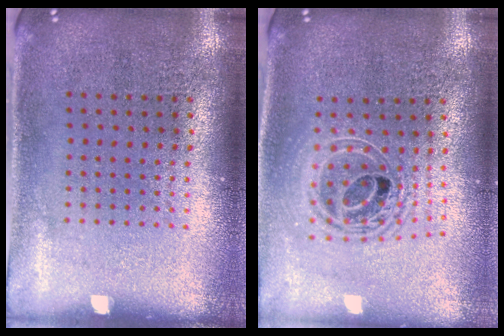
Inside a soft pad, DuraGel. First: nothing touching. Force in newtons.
{"total": 2.0, "press": 1.5, "slide": 1.3}